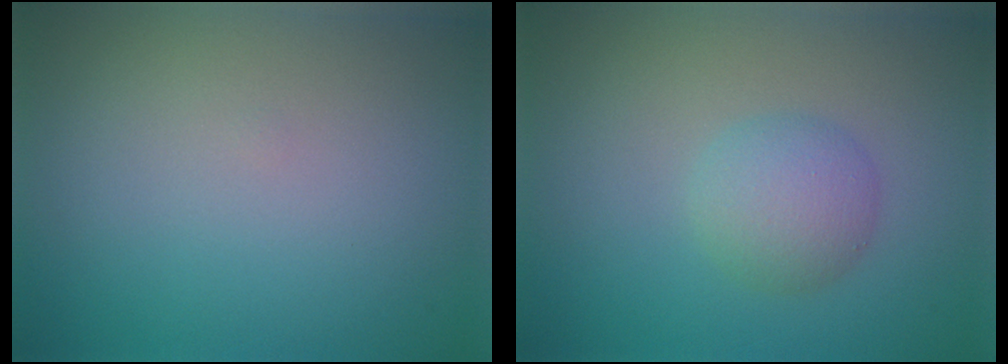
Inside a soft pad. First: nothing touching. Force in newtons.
{"total": 2.9, "press": 2.9, "slide": 0.1}